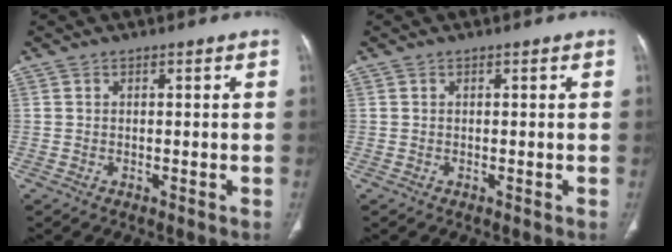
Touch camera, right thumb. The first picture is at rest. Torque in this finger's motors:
{"motor_torque": [-0.02, 0.02, -0.06, 0.06, 0.03]}